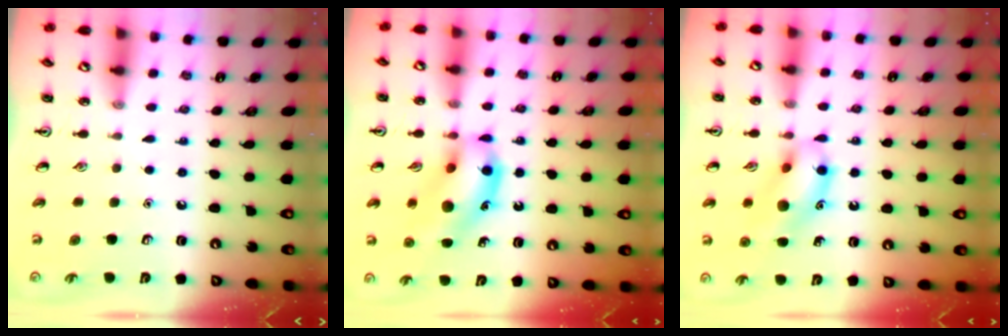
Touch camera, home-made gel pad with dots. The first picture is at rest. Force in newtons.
{"total": 14.6, "press": 14.4, "slide": 2.1}
{"total": 13.1, "press": 13.1, "slide": 1.3}